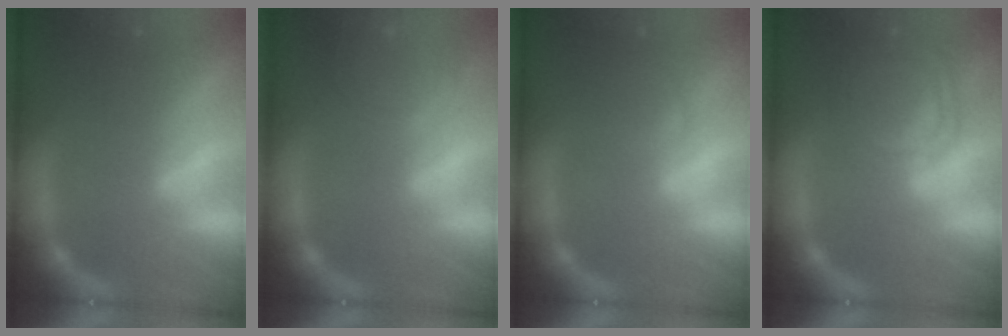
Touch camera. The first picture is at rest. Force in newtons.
{"total": 6.9}
{"total": 2.4}
{"total": 7.6}